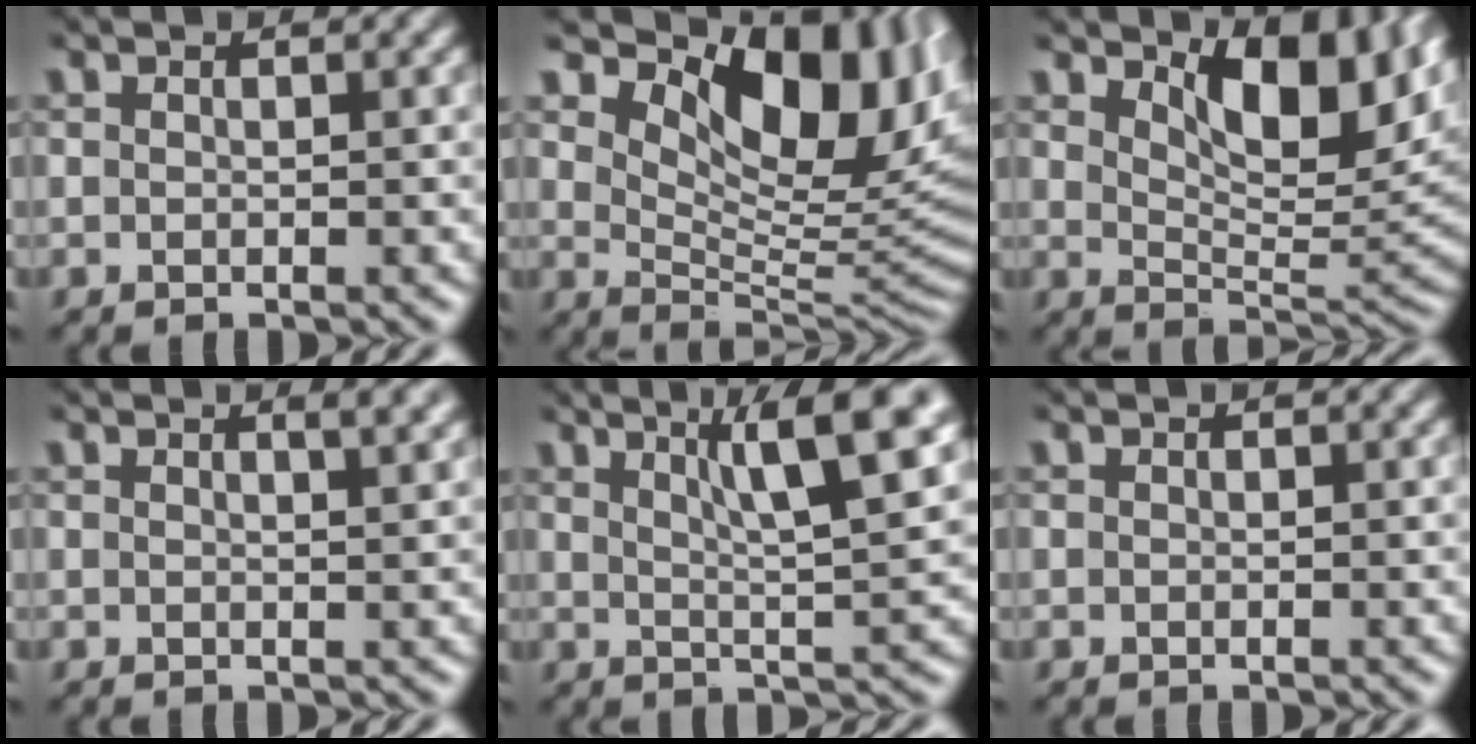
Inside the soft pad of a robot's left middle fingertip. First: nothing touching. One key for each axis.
{"total": 12.8, "fx": 6.4, "fy": 5.8, "fz": 9.5, "tx": -0.137, "ty": 0.001, "tz": 0.112}
{"total": 10.1, "fx": 4.1, "fy": 4.5, "fz": 8.0, "tx": -0.119, "ty": -0.003, "tz": 0.070}
{"total": 2.5, "fx": 1.4, "fy": 0.9, "fz": 1.8, "tx": -0.008, "ty": 0.008, "tz": 0.005}
{"total": 7.5, "fx": 3.5, "fy": 1.1, "fz": 6.5, "tx": -0.085, "ty": 0.007, "tz": 0.057}
{"total": 0.0}